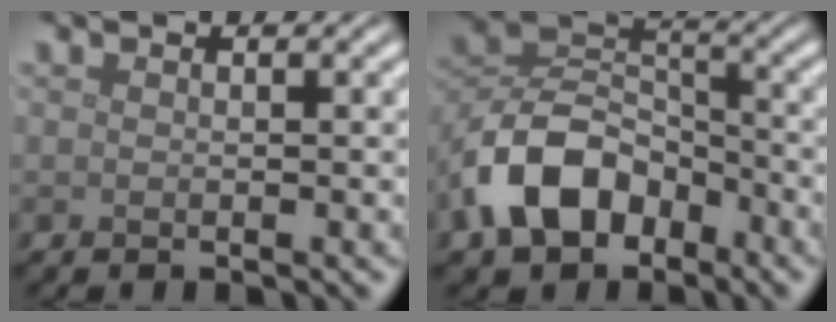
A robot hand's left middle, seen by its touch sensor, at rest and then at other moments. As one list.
[{"total": 8.1, "force": [-4.2, 5.4, 4.4], "torque": [-0.087, 0.003, -0.091]}]